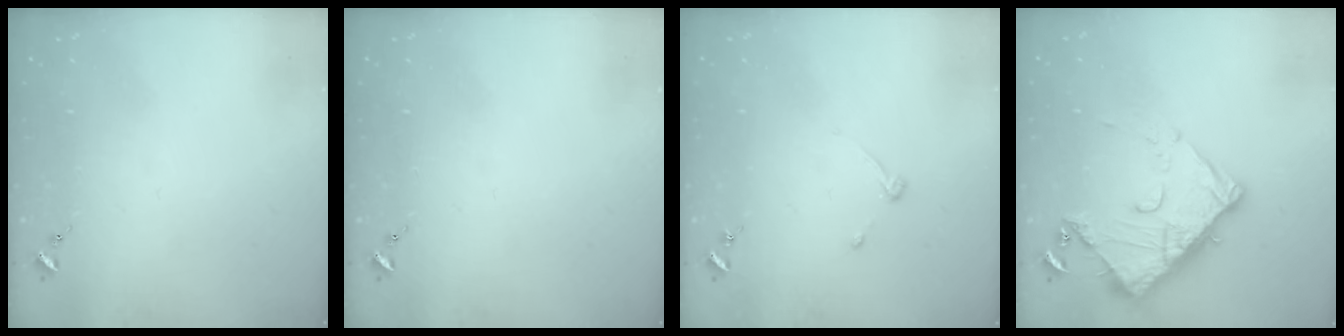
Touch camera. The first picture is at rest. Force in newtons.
{"total": 0.0}
{"total": 3.3, "press": 3.2, "slide": 0.6}
{"total": 13.0, "press": 13.0, "slide": 1.3}